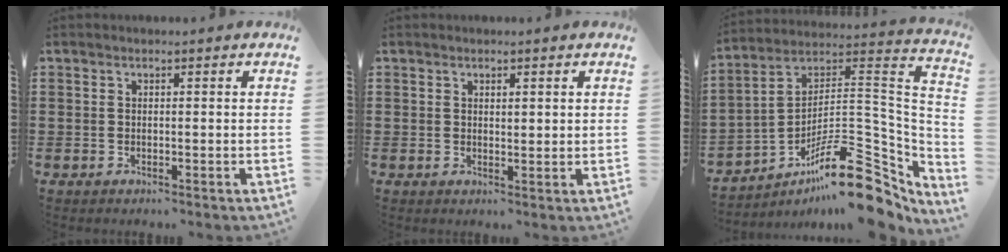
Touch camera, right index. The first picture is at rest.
{"total": 1.0, "force": [0.8, 0.4, 0.5], "torque": [-0.011, 0.003, 0.014]}
{"total": 17.6, "force": [-11.4, 5.4, 12.4], "torque": [-0.175, 0.037, -0.197]}